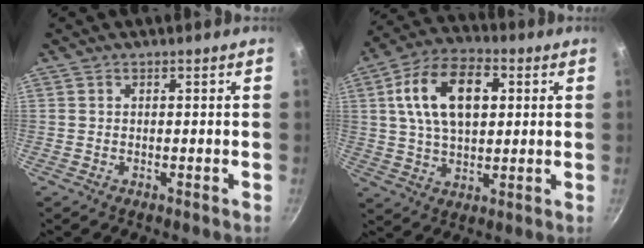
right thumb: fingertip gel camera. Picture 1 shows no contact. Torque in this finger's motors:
{"motor_torque": [-1.29, 1.66, 1.54, 0.54, 0.16]}